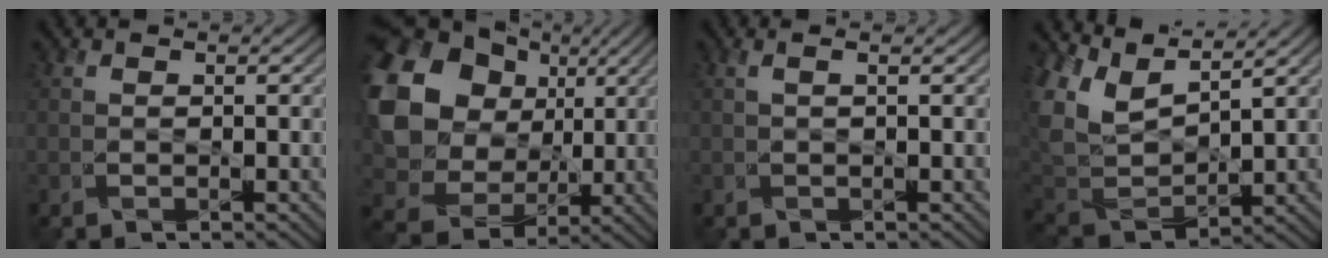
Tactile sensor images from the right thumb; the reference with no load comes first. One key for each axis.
{"total": 16.6, "fx": 3.9, "fy": 13.4, "fz": 9.1, "tx": -0.236, "ty": 0.017, "tz": 0.073}
{"total": 0.9, "fx": 0.2, "fy": 0.0, "fz": 0.9, "tx": -0.021, "ty": 0.007, "tz": -0.001}
{"total": 9.5, "fx": 5.6, "fy": 4.6, "fz": 6.1, "tx": -0.156, "ty": 0.008, "tz": 0.110}